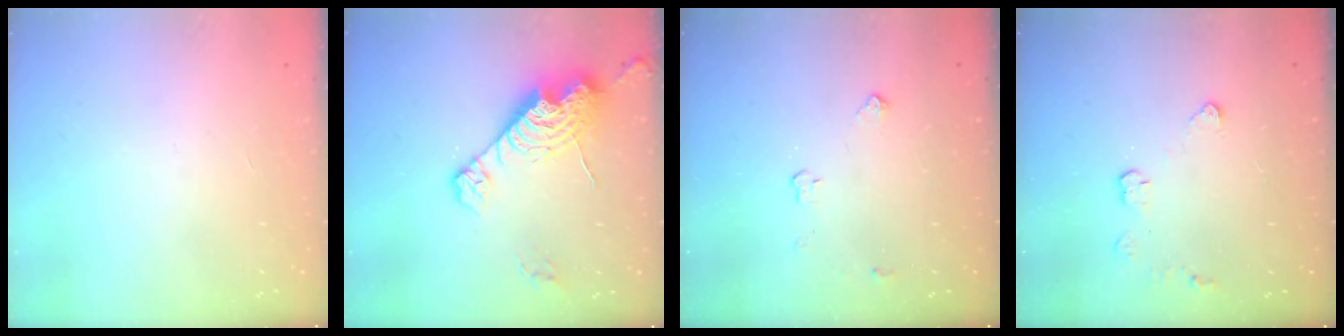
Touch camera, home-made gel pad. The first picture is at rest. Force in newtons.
{"total": 15.4, "press": 15.3, "slide": 1.5}
{"total": 3.2, "press": 3.1, "slide": 0.5}
{"total": 3.8, "press": 3.7, "slide": 0.4}